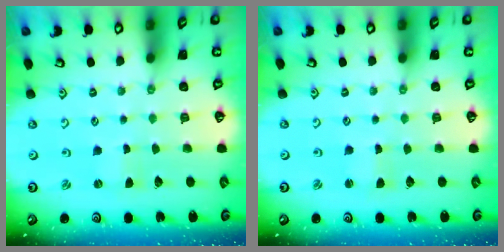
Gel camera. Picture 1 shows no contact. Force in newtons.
{"total": 0.9, "press": 0.9, "slide": 0.1}